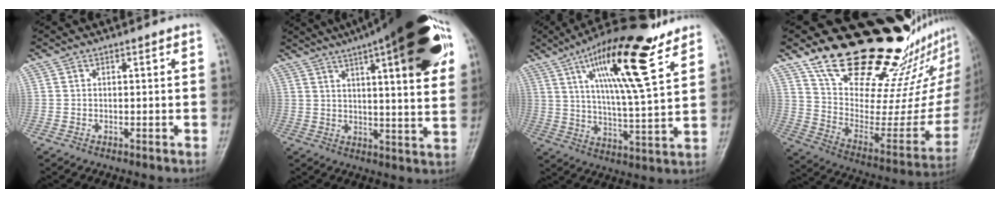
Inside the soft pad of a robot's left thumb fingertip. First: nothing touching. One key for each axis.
{"total": 25.9, "fx": 12.5, "fy": 6.6, "fz": 21.7, "tx": -0.295, "ty": -0.006, "tz": 0.171}
{"total": 18.8, "fx": 10.8, "fy": 4.3, "fz": 14.9, "tx": -0.234, "ty": -0.044, "tz": 0.181}
{"total": 29.0, "fx": 23.4, "fy": 9.8, "fz": 14.2, "tx": -0.170, "ty": -0.148, "tz": 0.350}